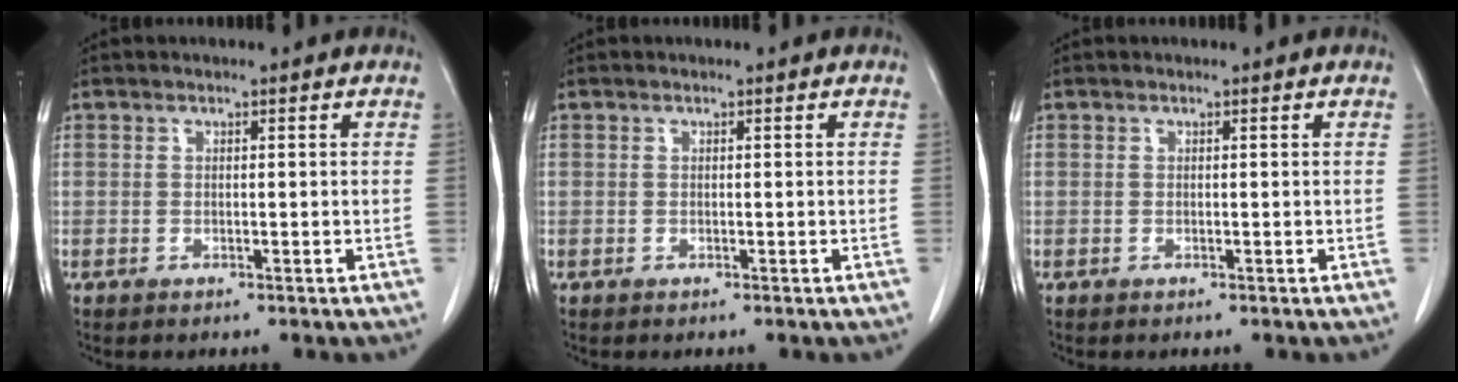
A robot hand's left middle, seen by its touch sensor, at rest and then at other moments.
{"total": 0.0}
{"total": 0.0}